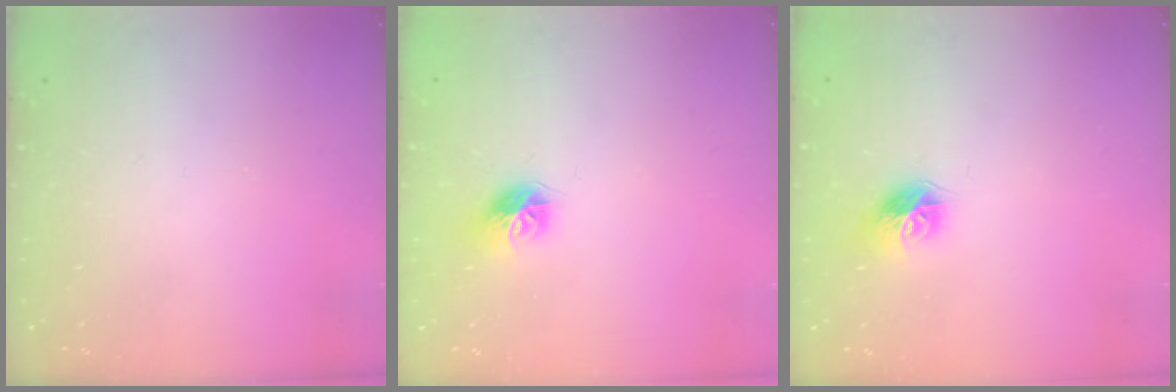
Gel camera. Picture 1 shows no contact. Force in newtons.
{"total": 8.8, "press": 8.8, "slide": 0.4}
{"total": 9.4, "press": 9.4, "slide": 0.5}